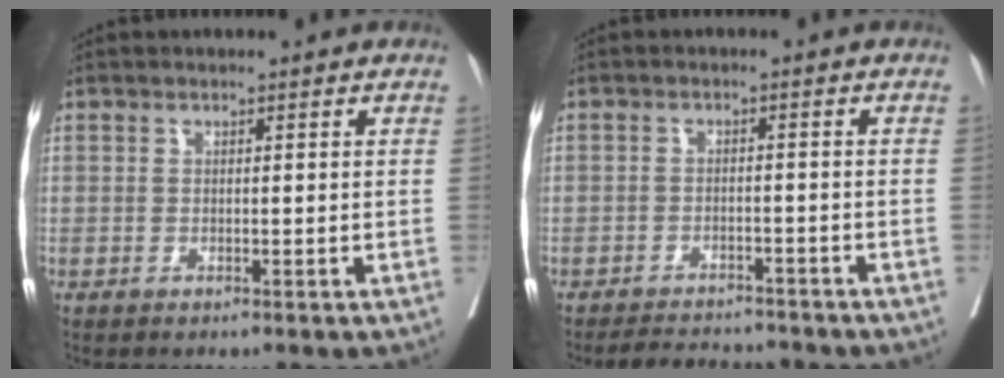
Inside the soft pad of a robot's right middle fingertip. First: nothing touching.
{"total": 5.8, "force": [-5.5, 1.3, 0.8], "torque": [-0.012, -0.004, -0.081]}